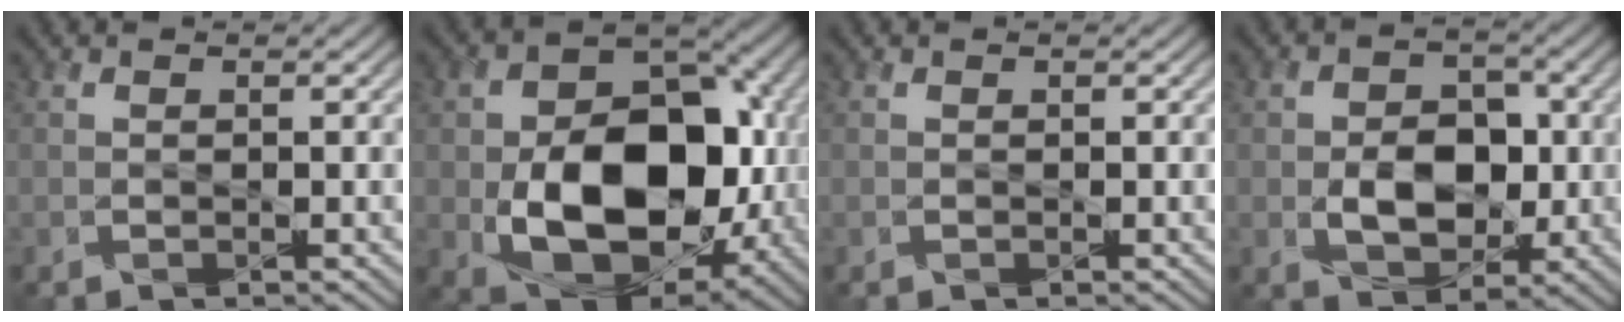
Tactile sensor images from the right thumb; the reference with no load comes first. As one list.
[{"total": 16.5, "force": [-2.9, 11.1, 11.8], "torque": [-0.186, -0.024, -0.047]}, {"total": 0.0}, {"total": 7.2, "force": [-1.4, 5.1, 4.8], "torque": [-0.084, -0.002, -0.033]}]